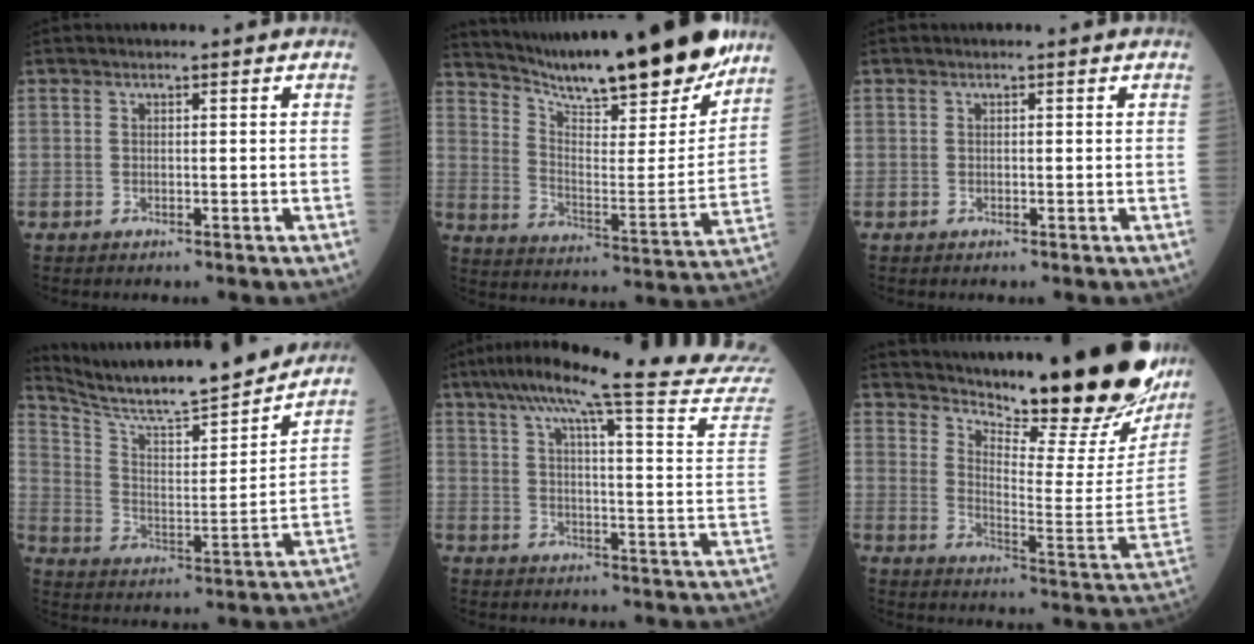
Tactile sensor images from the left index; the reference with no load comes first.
{"total": 23.8, "force": [20.8, 2.1, 11.5], "torque": [-0.193, -0.050, 0.303]}
{"total": 0.0}
{"total": 22.1, "force": [20.1, 1.0, 9.0], "torque": [-0.159, -0.032, 0.301]}
{"total": 28.9, "force": [25.9, -0.8, 12.7], "torque": [-0.195, -0.082, 0.320]}
{"total": 26.5, "force": [22.6, 3.3, 13.6], "torque": [-0.217, -0.096, 0.297]}